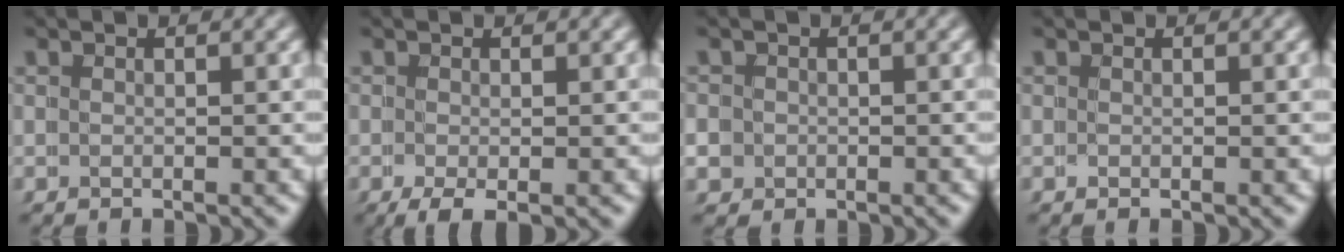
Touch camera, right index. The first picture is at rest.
{"total": 2.2, "force": [-1.3, 0.6, 1.6], "torque": [-0.027, -0.012, -0.015]}
{"total": 2.9, "force": [-1.0, 2.7, 0.0], "torque": [-0.025, -0.015, -0.017]}
{"total": 0.0}